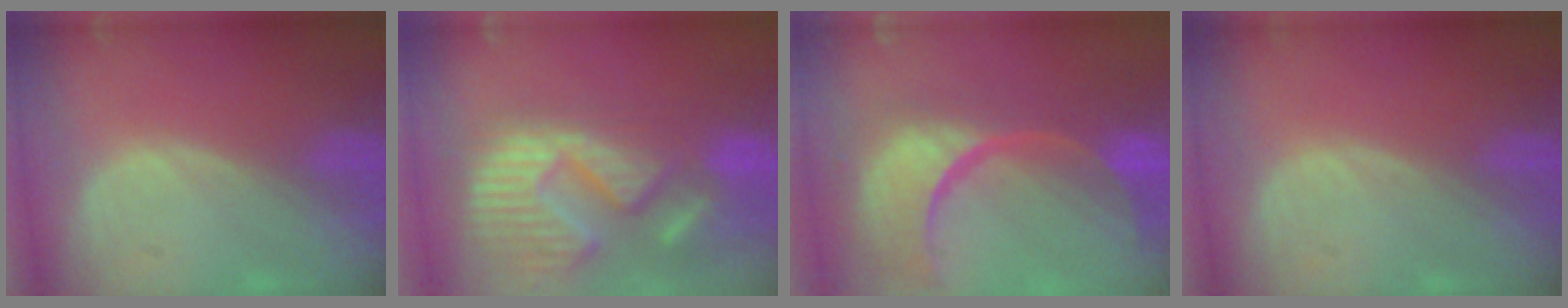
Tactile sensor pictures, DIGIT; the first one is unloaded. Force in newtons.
{"total": 15.4, "press": 12.8, "slide": 8.6}
{"total": 14.6, "press": 11.6, "slide": 8.9}
{"total": 0.0}